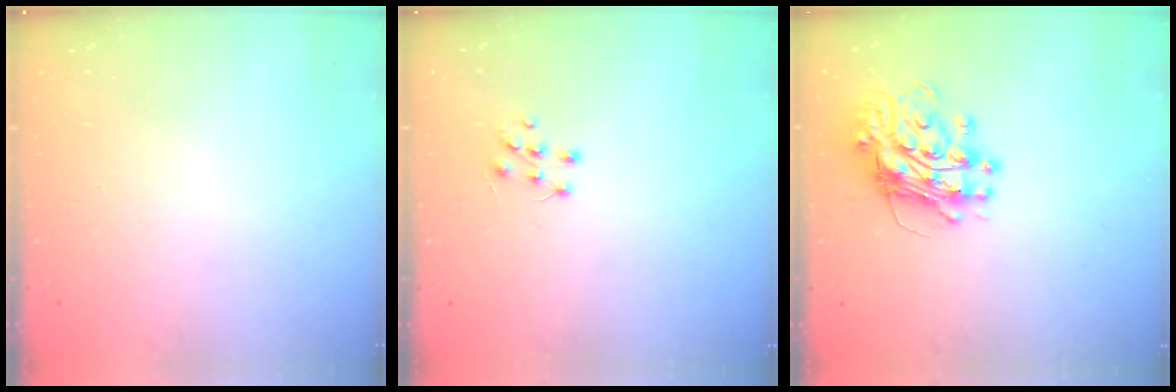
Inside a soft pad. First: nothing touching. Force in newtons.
{"total": 5.5, "press": 5.5, "slide": 0.6}
{"total": 13.1, "press": 13.1, "slide": 1.3}